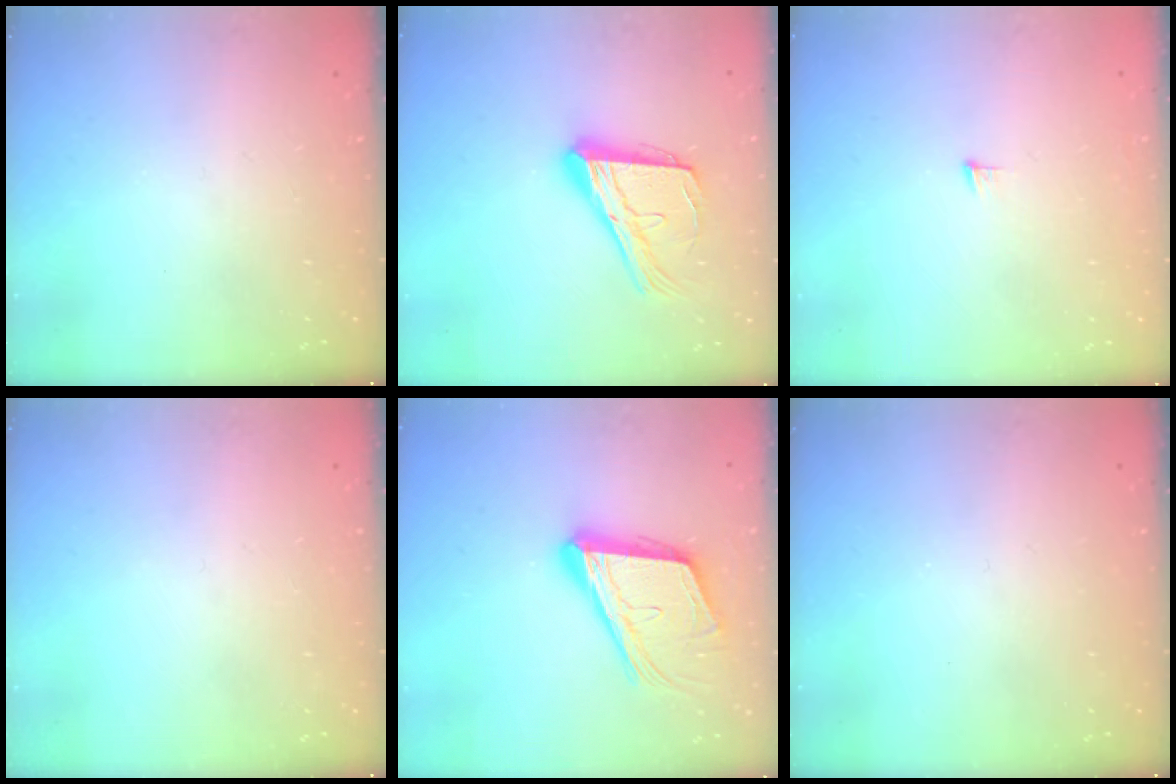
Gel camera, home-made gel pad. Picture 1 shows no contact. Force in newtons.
{"total": 17.9, "press": 17.8, "slide": 1.9}
{"total": 3.6, "press": 3.5, "slide": 0.3}
{"total": 0.0}
{"total": 17.4, "press": 17.0, "slide": 3.7}
{"total": 0.0}